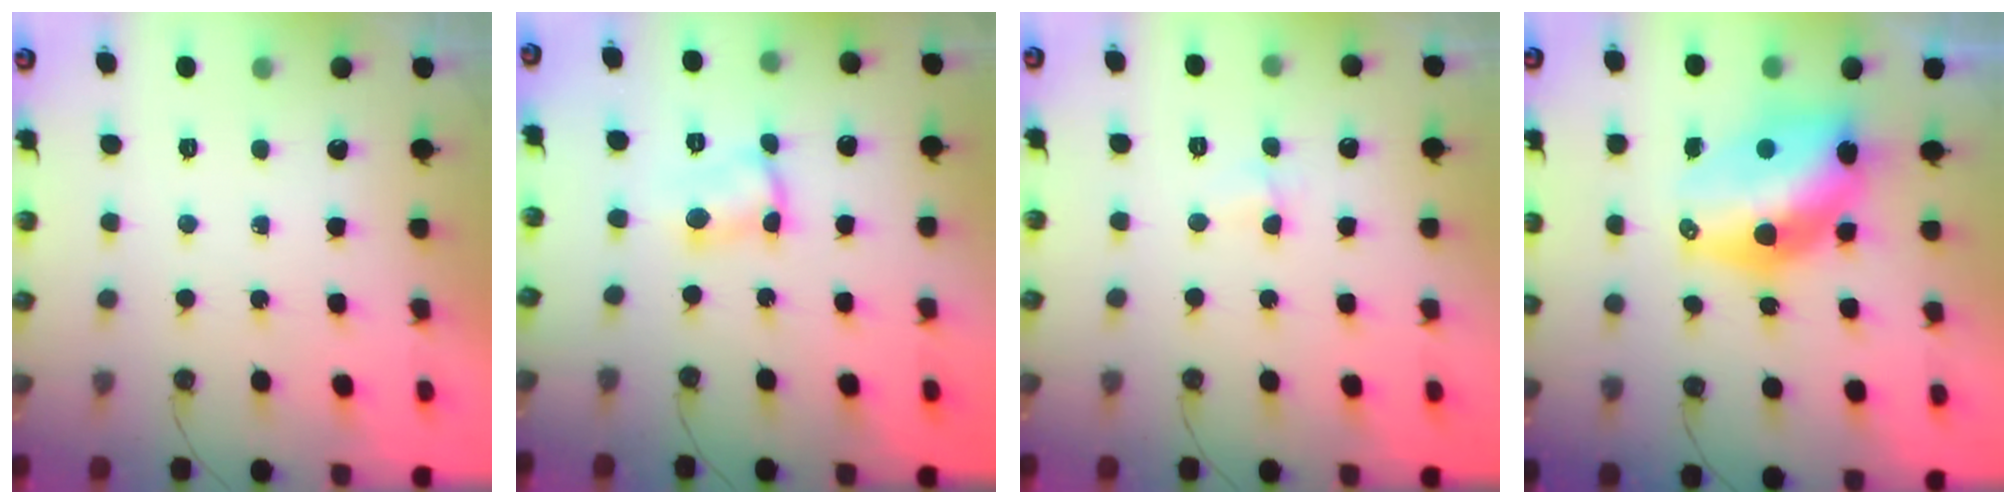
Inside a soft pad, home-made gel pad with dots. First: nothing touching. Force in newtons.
{"total": 2.7, "press": 2.7, "slide": 0.1}
{"total": 2.7, "press": 2.0, "slide": 1.8}
{"total": 13.7, "press": 13.7, "slide": 1.0}